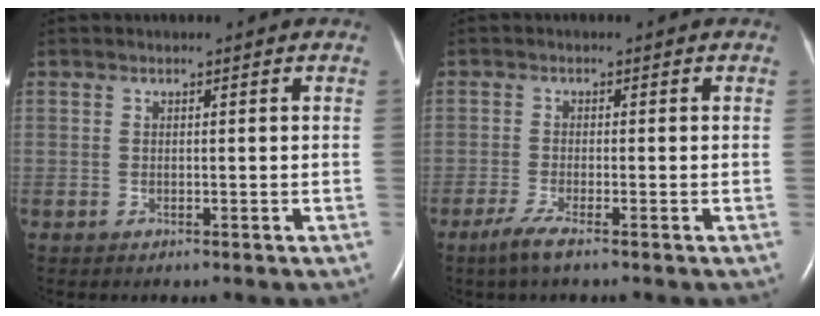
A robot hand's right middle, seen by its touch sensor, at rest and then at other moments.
{"total": 2.8, "force": [-1.9, -0.1, 2.0], "torque": [-0.052, -0.010, -0.043]}